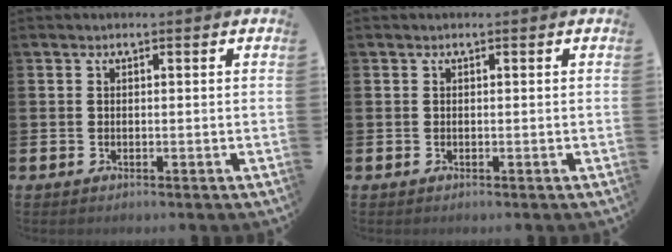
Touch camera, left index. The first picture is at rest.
{"total": 0.0}